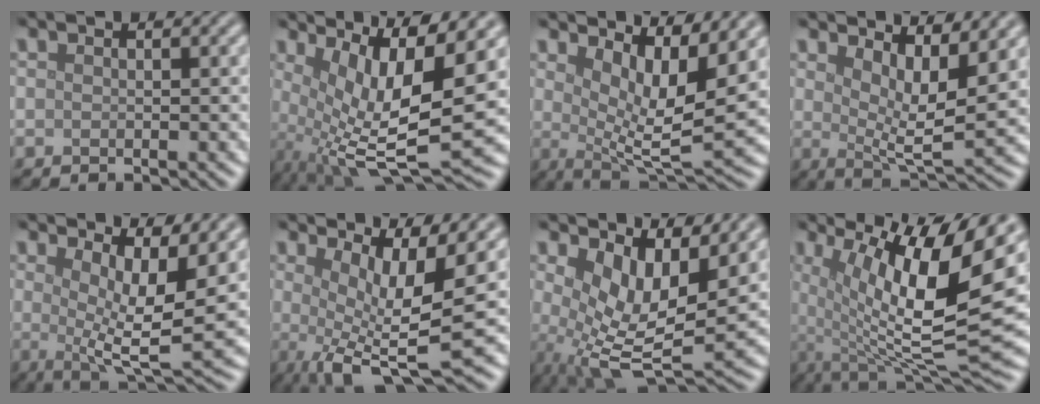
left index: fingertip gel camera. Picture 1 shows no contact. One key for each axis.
{"total": 12.0, "fx": 1.6, "fy": 3.3, "fz": 11.4, "tx": -0.201, "ty": -0.006, "tz": 0.043}
{"total": 7.6, "fx": 3.4, "fy": 2.1, "fz": 6.4, "tx": -0.100, "ty": -0.008, "tz": 0.064}
{"total": 6.2, "fx": 3.1, "fy": 1.7, "fz": 5.1, "tx": -0.084, "ty": -0.008, "tz": 0.058}
{"total": 7.9, "fx": 2.2, "fy": 2.3, "fz": 7.2, "tx": -0.107, "ty": -0.007, "tz": 0.039}
{"total": 7.6, "fx": 0.2, "fy": 2.2, "fz": 7.3, "tx": -0.118, "ty": -0.014, "tz": 0.001}
{"total": 7.5, "fx": 1.1, "fy": 3.6, "fz": 6.5, "tx": -0.130, "ty": -0.020, "tz": 0.022}
{"total": 14.3, "fx": 3.1, "fy": 4.4, "fz": 13.3, "tx": -0.221, "ty": -0.004, "tz": 0.058}